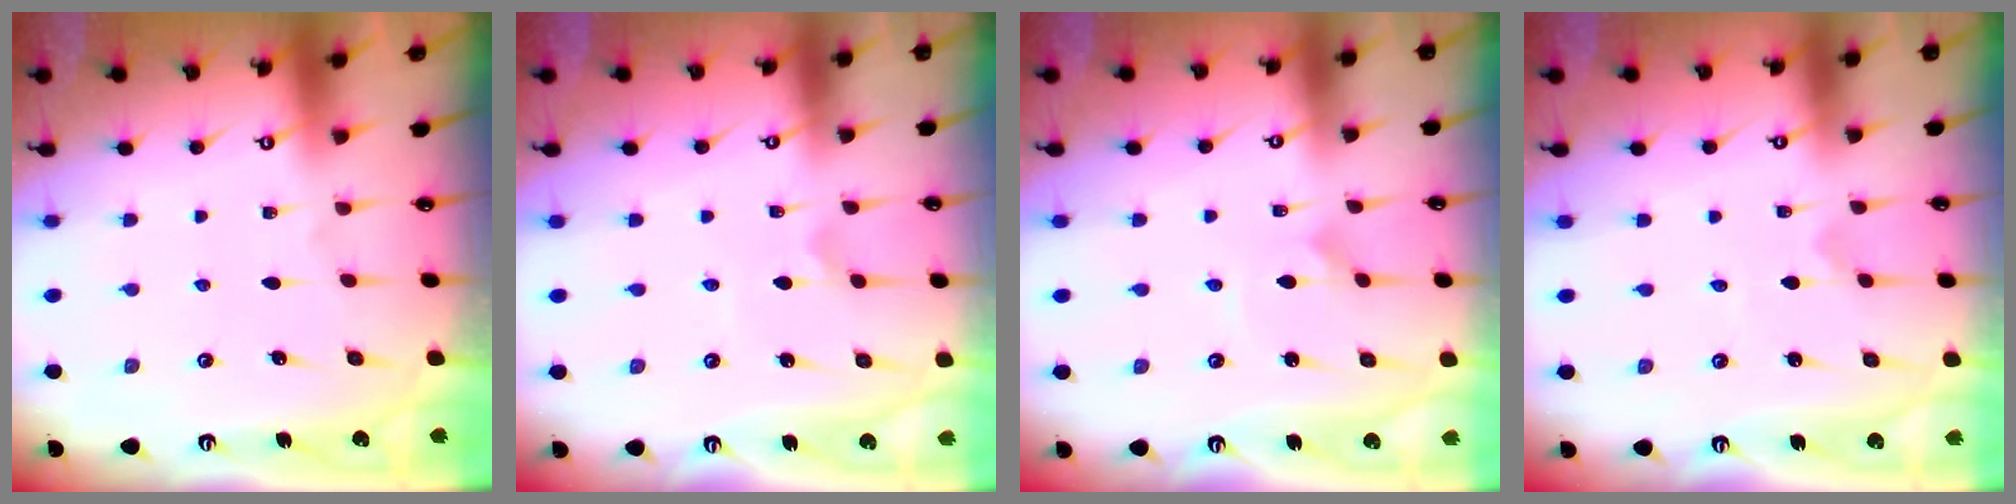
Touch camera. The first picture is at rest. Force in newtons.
{"total": 1.5, "press": 1.4, "slide": 0.4}
{"total": 2.1, "press": 2.1, "slide": 0.0}
{"total": 0.0}